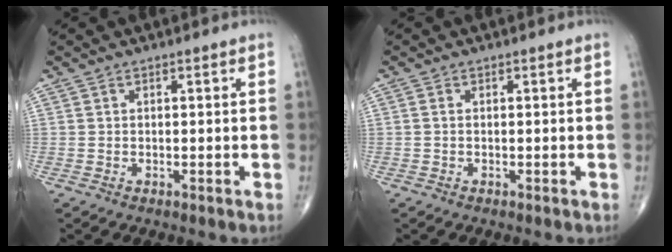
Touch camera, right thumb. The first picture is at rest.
{"total": 0.5, "force": [0.0, 0.3, 0.4], "torque": [-0.009, -0.001, -0.002]}